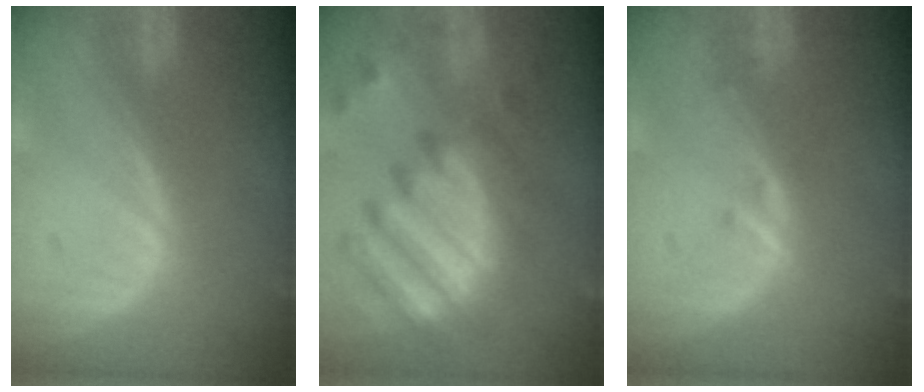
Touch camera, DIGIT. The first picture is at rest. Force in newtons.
{"total": 12.2, "press": 10.5, "slide": 6.1}
{"total": 1.1, "press": 1.1, "slide": 0.1}